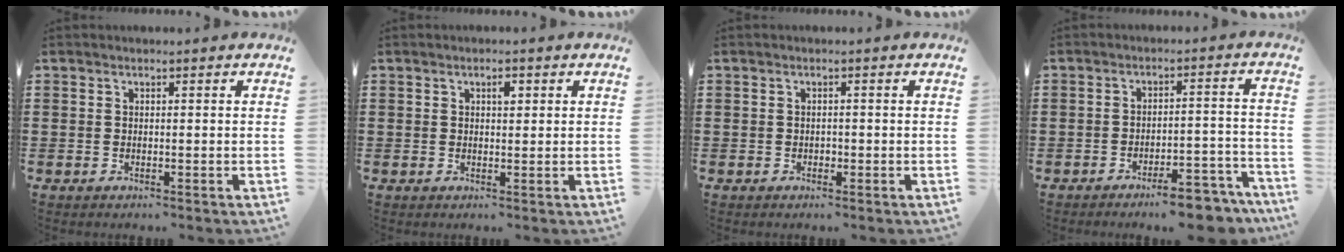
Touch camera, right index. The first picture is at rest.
{"total": 1.6, "force": [0.6, 0.8, 1.3], "torque": [-0.020, 0.003, 0.008]}
{"total": 0.7, "force": [-0.3, 0.5, 0.3], "torque": [-0.008, 0.001, -0.006]}
{"total": 7.0, "force": [-6.3, 1.0, 2.9], "torque": [-0.036, 0.013, -0.115]}